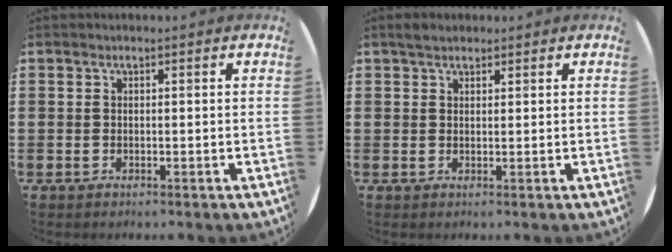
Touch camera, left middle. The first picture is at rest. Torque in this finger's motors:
{"motor_torque": [0.39, -0.36, 0.02, 0.03]}